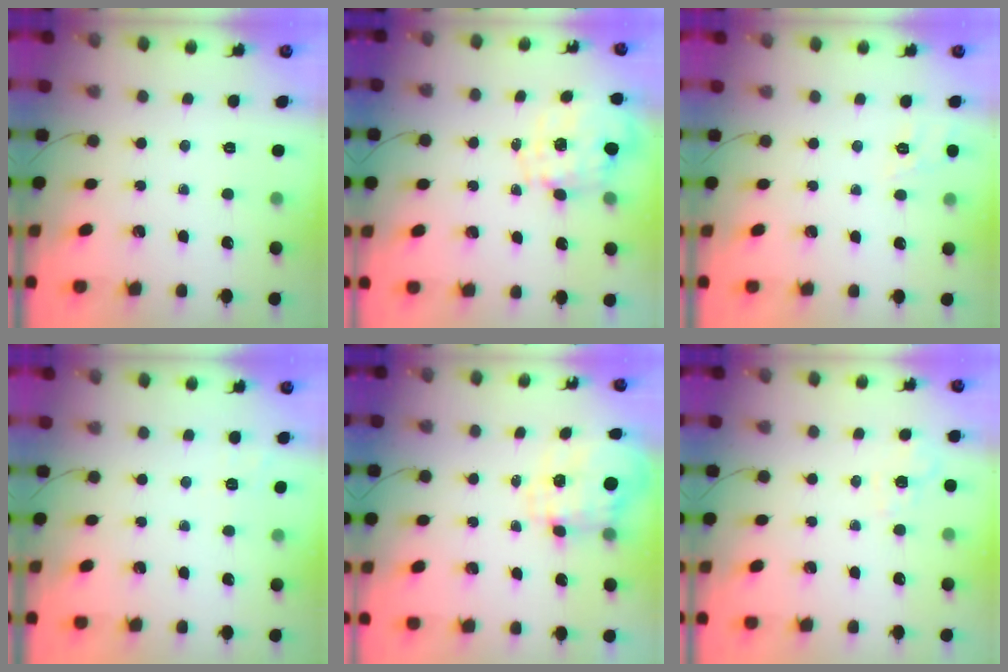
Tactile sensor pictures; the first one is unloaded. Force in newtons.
{"total": 1.3, "press": 1.2, "slide": 0.4}
{"total": 9.9, "press": 9.7, "slide": 1.7}
{"total": 1.9, "press": 1.1, "slide": 1.6}
{"total": 3.5, "press": 3.3, "slide": 1.1}
{"total": 1.9, "press": 0.8, "slide": 1.8}